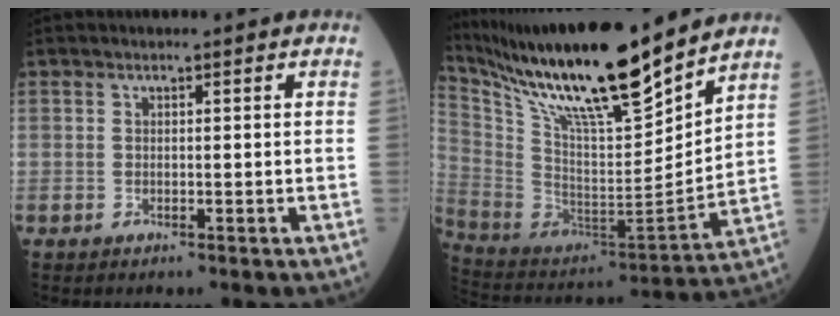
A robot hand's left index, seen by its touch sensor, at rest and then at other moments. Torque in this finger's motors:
{"motor_torque": [0.50, -0.46, 1.05, 0.21]}